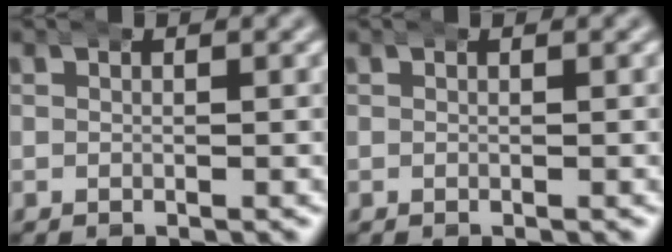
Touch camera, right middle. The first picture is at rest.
{"total": 0.0}